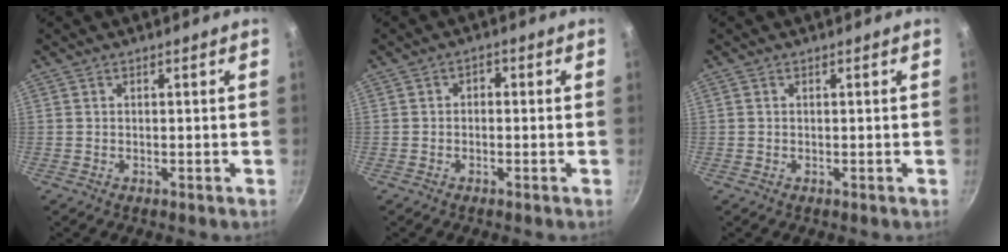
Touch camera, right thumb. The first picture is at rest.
{"total": 1.5, "force": [-0.4, 1.2, 0.9], "torque": [-0.013, 0.007, -0.009]}
{"total": 0.0}